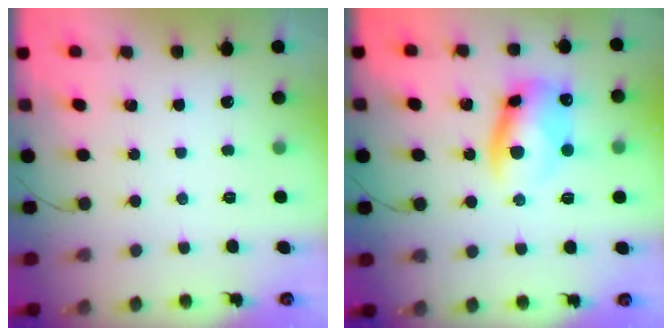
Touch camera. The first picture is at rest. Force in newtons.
{"total": 10.0, "press": 9.9, "slide": 1.5}